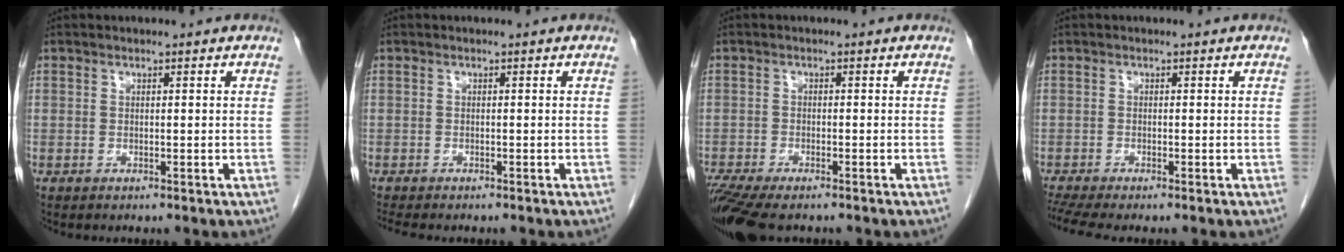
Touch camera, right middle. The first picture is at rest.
{"total": 3.4, "force": [-3.0, 0.6, 1.6], "torque": [-0.028, -0.011, -0.042]}
{"total": 8.4, "force": [-6.7, 2.0, 4.7], "torque": [-0.087, -0.015, -0.114]}
{"total": 4.0, "force": [-3.4, -0.2, 2.2], "torque": [-0.046, -0.013, -0.062]}